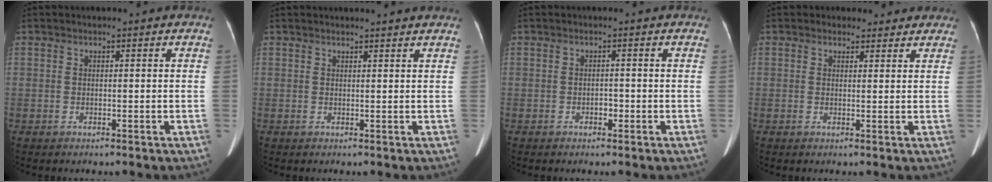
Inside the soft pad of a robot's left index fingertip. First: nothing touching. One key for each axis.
{"total": 5.0, "fx": 4.7, "fy": -0.1, "fz": 1.5, "tx": -0.014, "ty": 0.005, "tz": 0.047}
{"total": 1.0, "fx": -0.9, "fy": 0.4, "fz": 0.4, "tx": 0.001, "ty": -0.005, "tz": -0.012}
{"total": 3.3, "fx": 2.8, "fy": 1.9, "fz": 0.0, "tx": 0.015, "ty": -0.009, "tz": 0.024}